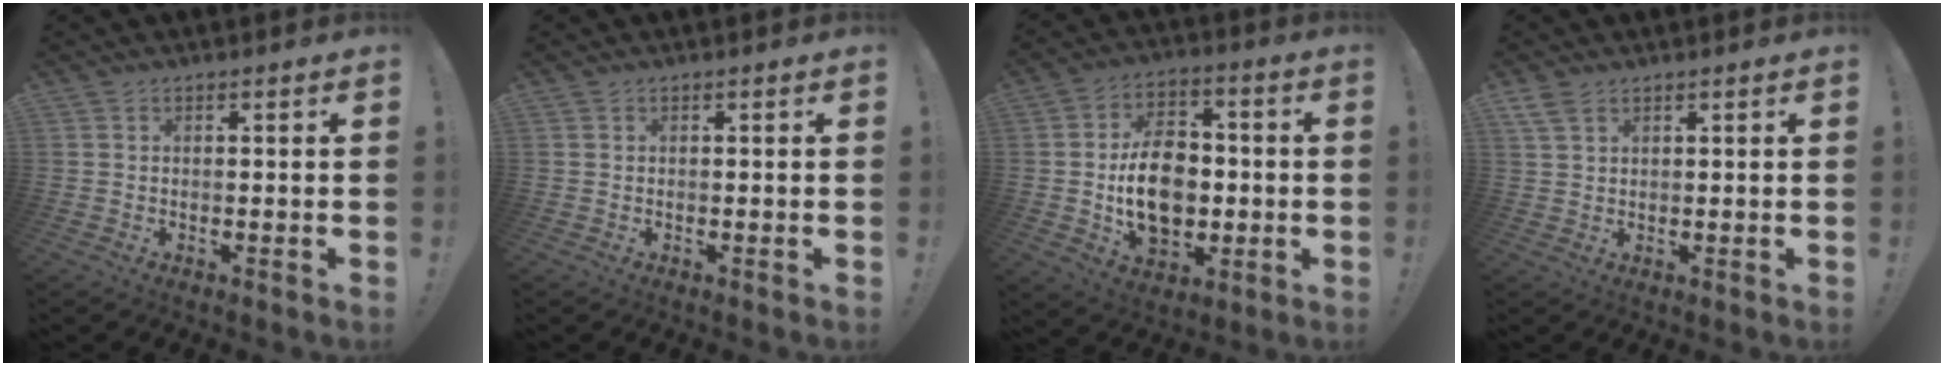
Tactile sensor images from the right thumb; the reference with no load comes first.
{"total": 0.0}
{"total": 16.0, "force": [-1.3, 11.5, 11.0], "torque": [-0.187, 0.004, -0.021]}
{"total": 3.8, "force": [2.5, 1.9, 2.2], "torque": [-0.054, -0.003, 0.050]}